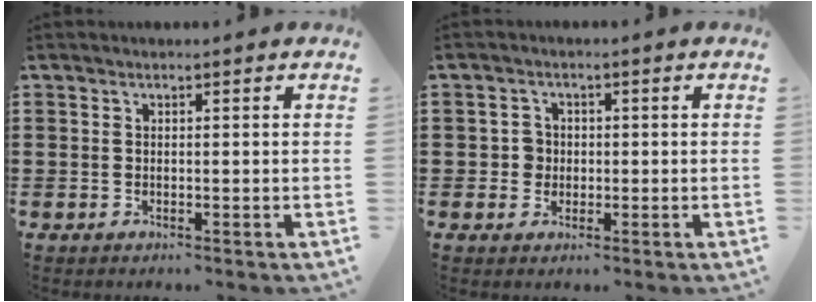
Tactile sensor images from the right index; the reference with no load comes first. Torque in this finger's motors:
{"motor_torque": [0.21, 0.16, 0.00, 0.00]}